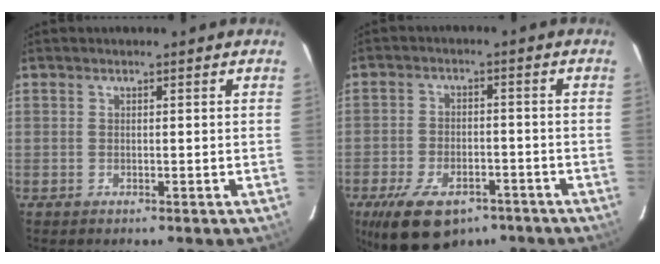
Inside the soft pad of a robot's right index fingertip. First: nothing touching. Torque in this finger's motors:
{"motor_torque": [1.03, -1.12, 0.56, 0.11]}